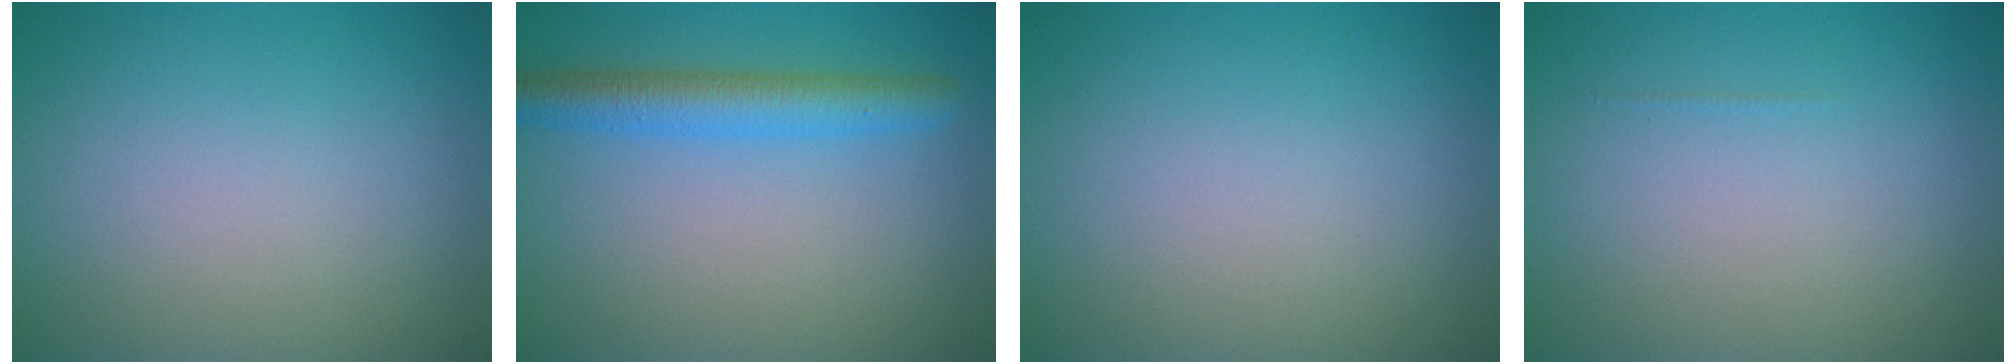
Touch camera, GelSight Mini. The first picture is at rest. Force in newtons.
{"total": 3.9, "press": 3.9, "slide": 0.1}
{"total": 0.0}
{"total": 0.0}